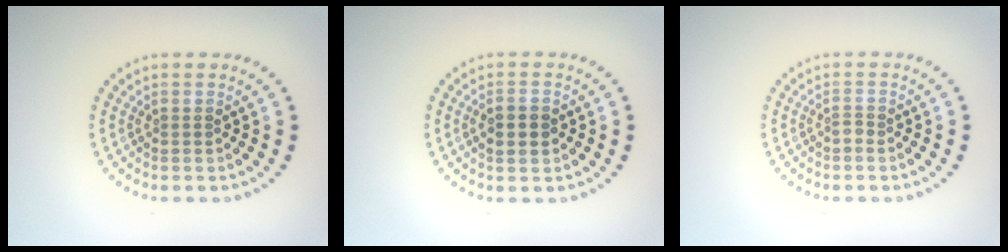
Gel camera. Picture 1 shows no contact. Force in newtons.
{"total": 2.1, "press": 2.1, "slide": 0.1}
{"total": 0.8, "press": 0.5, "slide": 0.7}